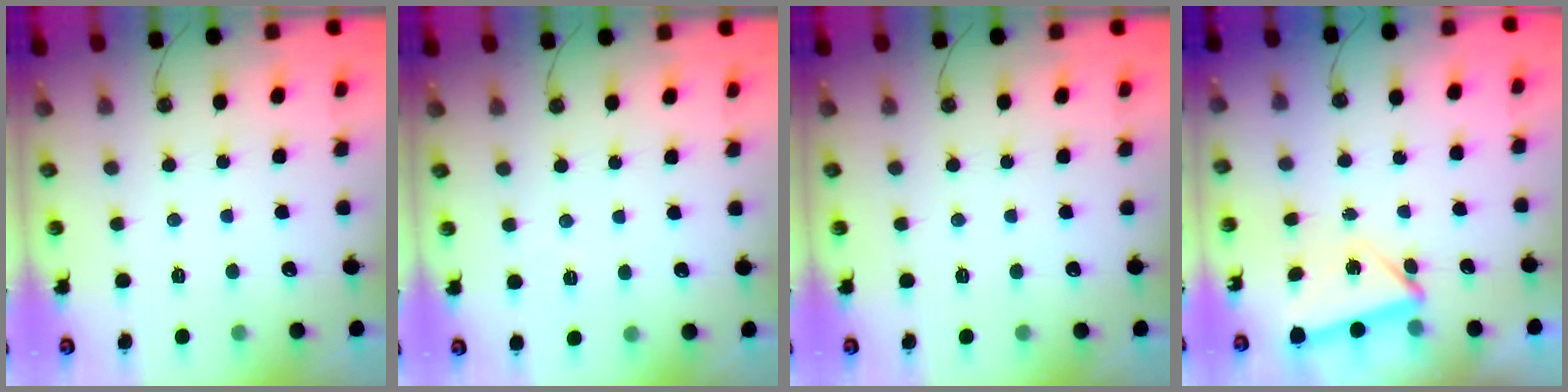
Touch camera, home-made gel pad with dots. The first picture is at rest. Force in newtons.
{"total": 2.1, "press": 1.8, "slide": 1.2}
{"total": 0.0}
{"total": 4.9, "press": 4.8, "slide": 0.6}